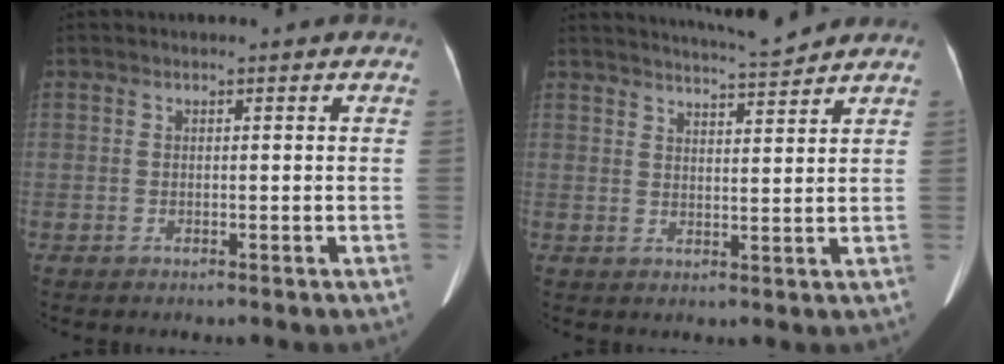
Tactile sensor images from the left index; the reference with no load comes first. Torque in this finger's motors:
{"motor_torque": [-0.20, -0.57, 0.02, 0.02]}